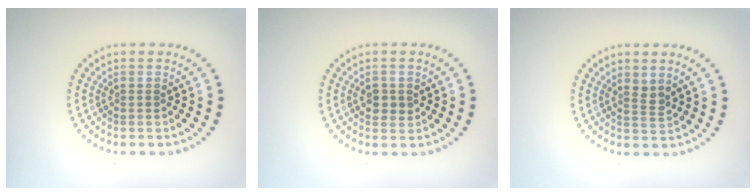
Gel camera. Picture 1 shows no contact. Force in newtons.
{"total": 1.7, "press": 1.7, "slide": 0.2}
{"total": 1.3, "press": 1.0, "slide": 0.8}